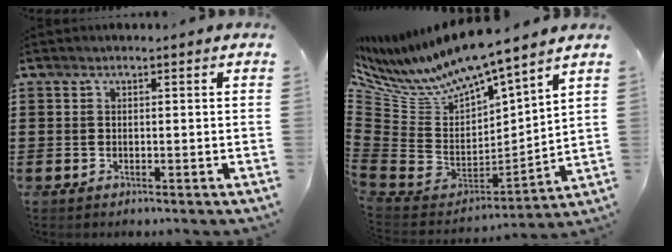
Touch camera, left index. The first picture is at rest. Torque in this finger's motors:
{"motor_torque": [1.54, -0.59, 0.35, 0.21]}